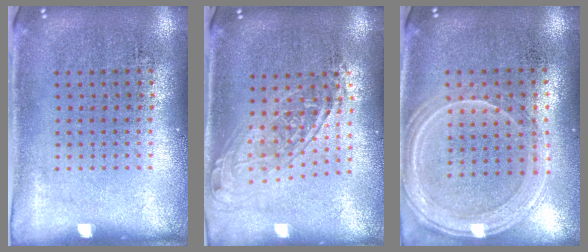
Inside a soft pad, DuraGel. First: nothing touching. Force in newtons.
{"total": 1.6, "press": 1.3, "slide": 0.9}
{"total": 1.3, "press": 1.3, "slide": 0.1}